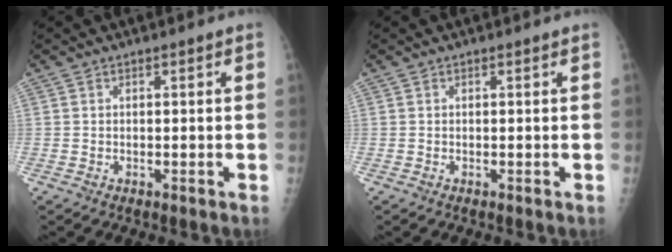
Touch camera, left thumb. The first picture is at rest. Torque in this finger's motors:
{"motor_torque": [0.00, 0.00, -0.29, -0.17, 0.00]}